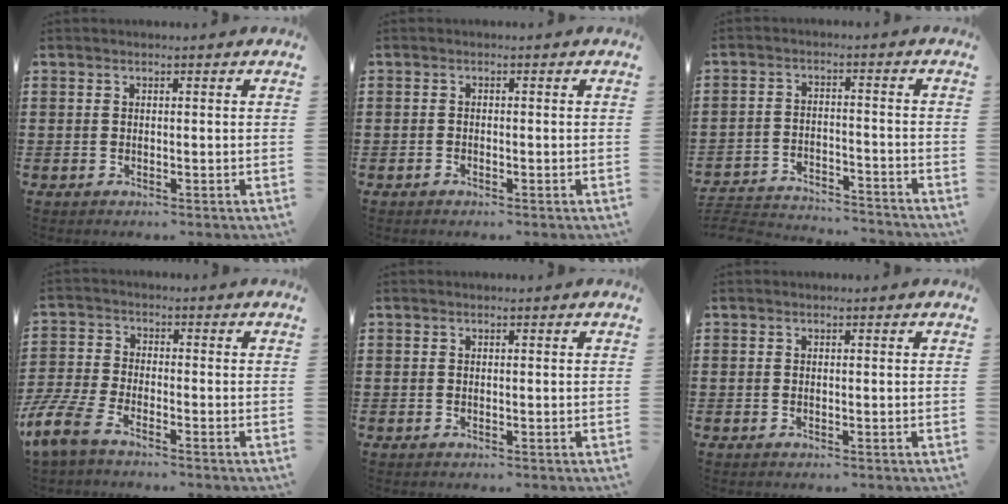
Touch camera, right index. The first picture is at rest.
{"total": 0.7, "force": [-0.6, 0.3, 0.1], "torque": [-0.004, 0.000, -0.012]}
{"total": 4.2, "force": [-4.1, 0.4, 0.6], "torque": [-0.022, 0.000, -0.089]}
{"total": 6.2, "force": [-4.9, 1.5, 3.5], "torque": [-0.112, -0.014, -0.105]}
{"total": 0.0}
{"total": 0.0}